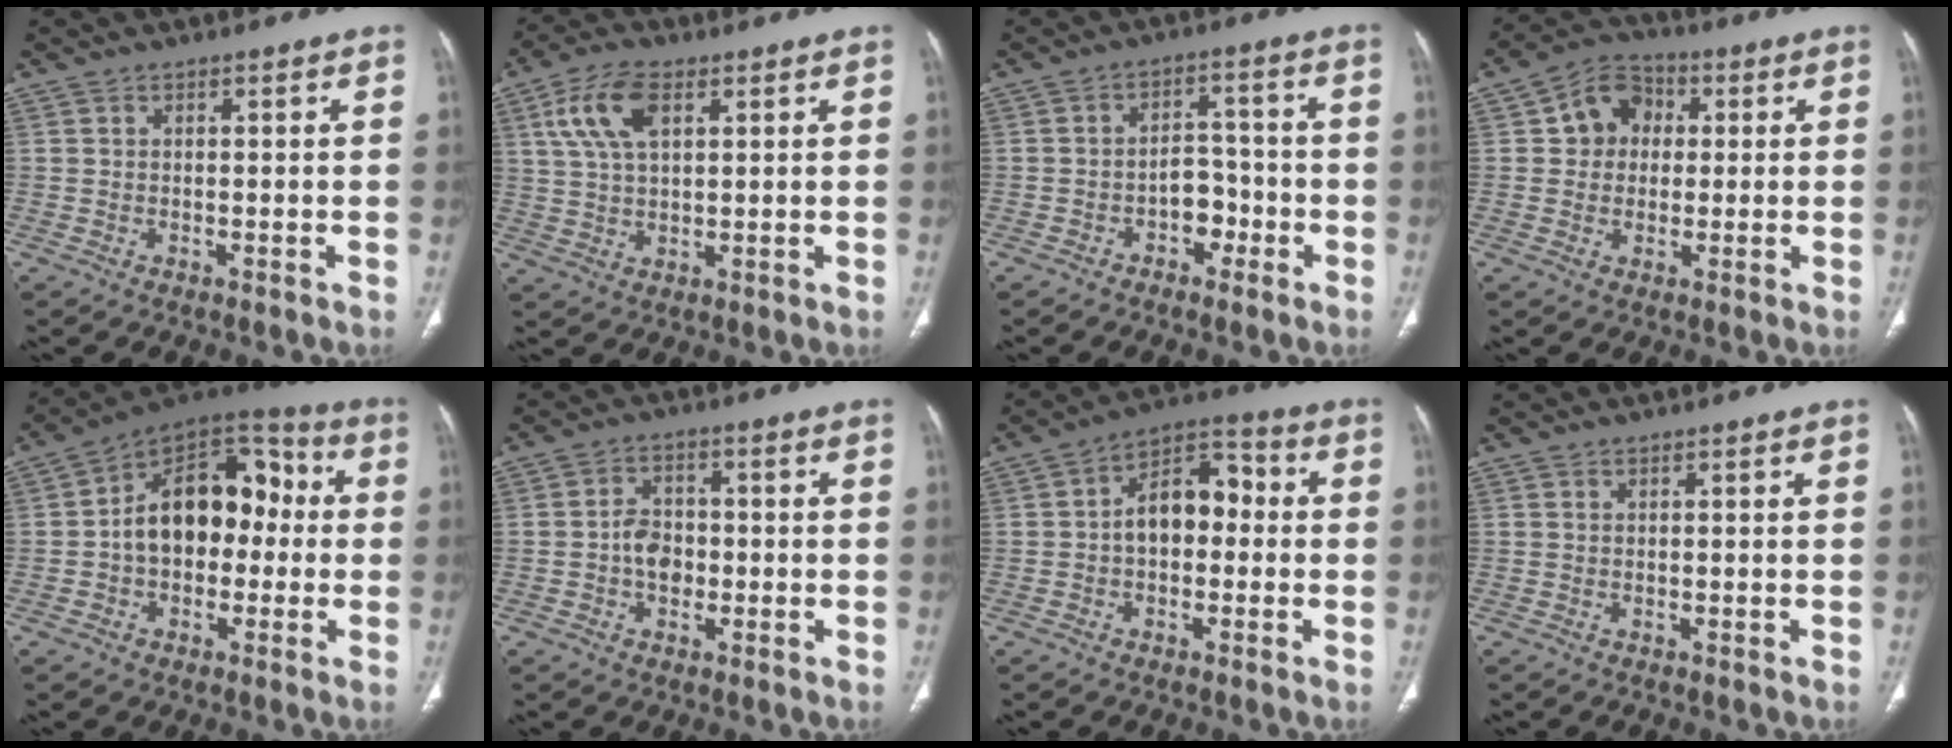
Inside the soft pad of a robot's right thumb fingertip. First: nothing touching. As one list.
[{"total": 9.5, "force": [3.8, 4.9, 7.2], "torque": [-0.144, 0.003, 0.074]}, {"total": 5.7, "force": [-2.5, 4.1, 3.1], "torque": [-0.014, 0.034, -0.044]}, {"total": 8.4, "force": [1.4, 7.3, 4.0], "torque": [-0.031, 0.012, 0.013]}, {"total": 16.9, "force": [-0.1, 11.4, 12.6], "torque": [-0.151, 0.052, -0.012]}, {"total": 5.3, "force": [-1.1, 4.1, 3.2], "torque": [-0.035, 0.016, -0.024]}, {"total": 10.3, "force": [-0.2, 6.7, 7.8], "torque": [-0.095, 0.038, -0.016]}, {"total": 0.0}]